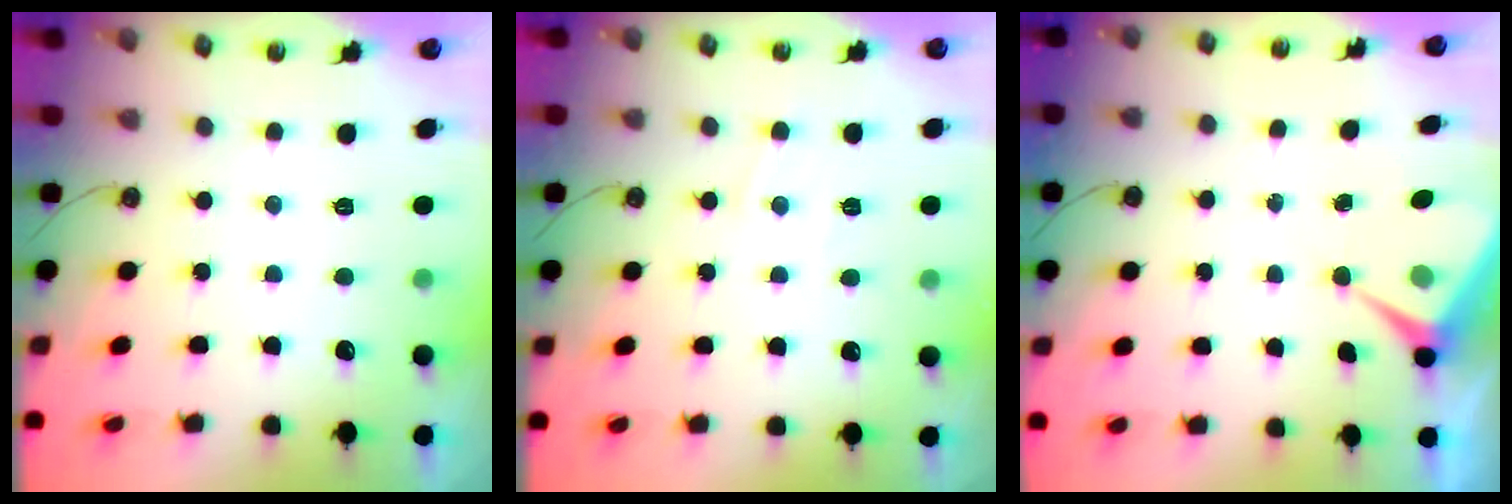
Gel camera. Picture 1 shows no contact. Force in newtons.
{"total": 4.7, "press": 4.7, "slide": 0.7}
{"total": 6.3, "press": 6.3, "slide": 0.5}